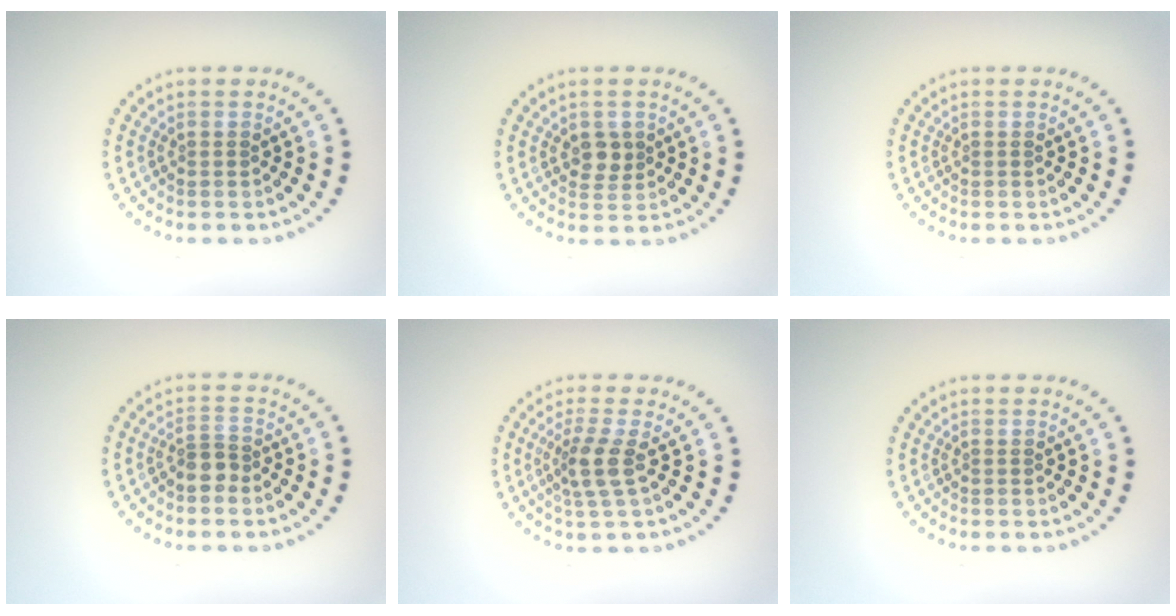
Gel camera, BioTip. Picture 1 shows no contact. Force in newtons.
{"total": 1.9, "press": 1.7, "slide": 0.7}
{"total": 0.0}
{"total": 2.1, "press": 1.7, "slide": 1.2}
{"total": 2.8, "press": 2.1, "slide": 1.8}
{"total": 0.0}